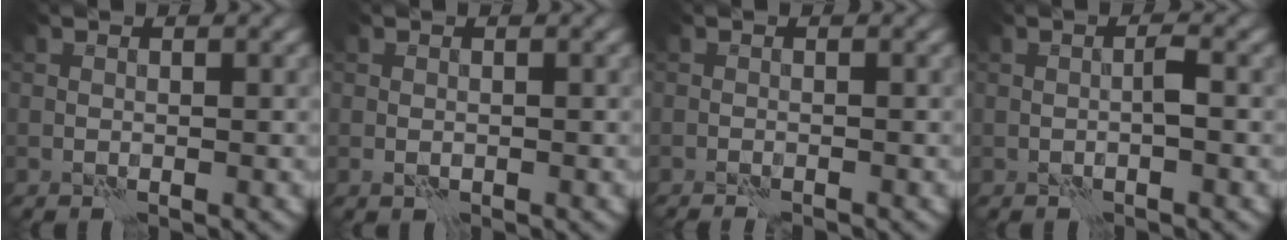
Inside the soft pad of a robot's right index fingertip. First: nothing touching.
{"total": 0.7, "force": [-0.3, 0.5, 0.5], "torque": [-0.009, -0.001, -0.005]}
{"total": 1.8, "force": [-1.6, 0.3, 0.7], "torque": [-0.007, 0.006, -0.026]}
{"total": 1.0, "force": [-0.3, 0.1, 1.0], "torque": [-0.016, 0.006, -0.005]}